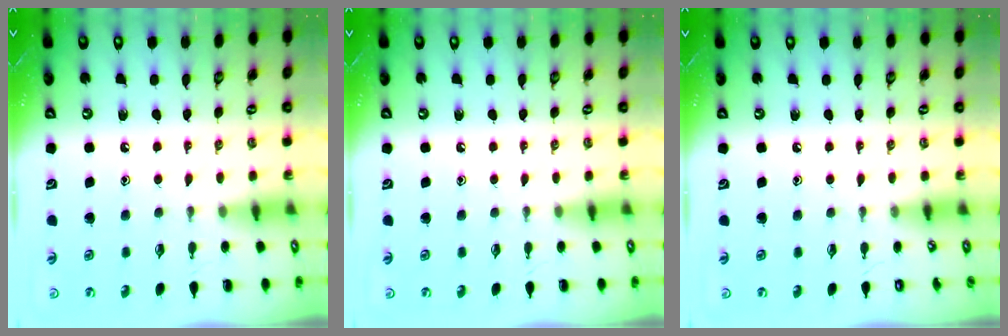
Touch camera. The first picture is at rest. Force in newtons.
{"total": 0.0}
{"total": 0.0}